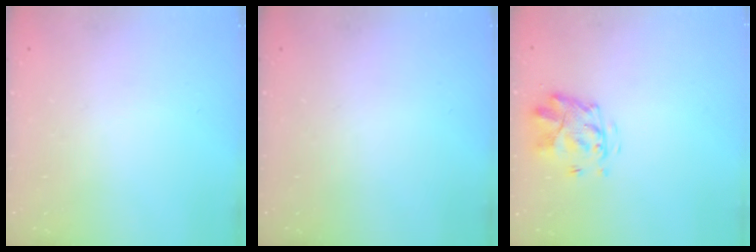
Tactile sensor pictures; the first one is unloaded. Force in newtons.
{"total": 0.0}
{"total": 3.8, "press": 3.4, "slide": 1.8}